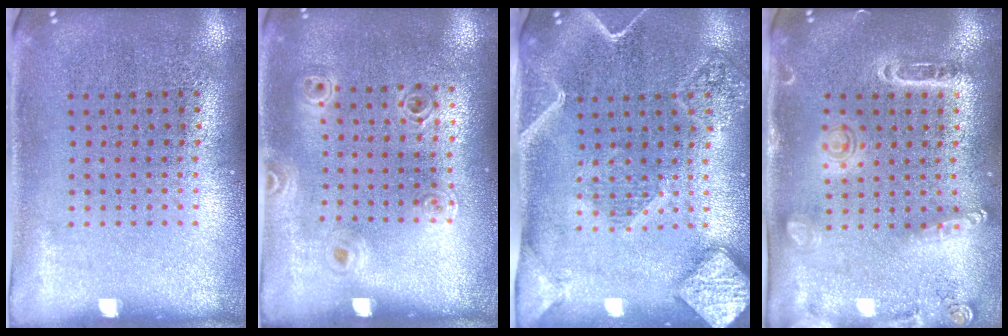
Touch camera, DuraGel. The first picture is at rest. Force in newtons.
{"total": 1.0, "press": 0.9, "slide": 0.2}
{"total": 2.6, "press": 2.2, "slide": 1.3}
{"total": 1.6, "press": 1.5, "slide": 0.4}